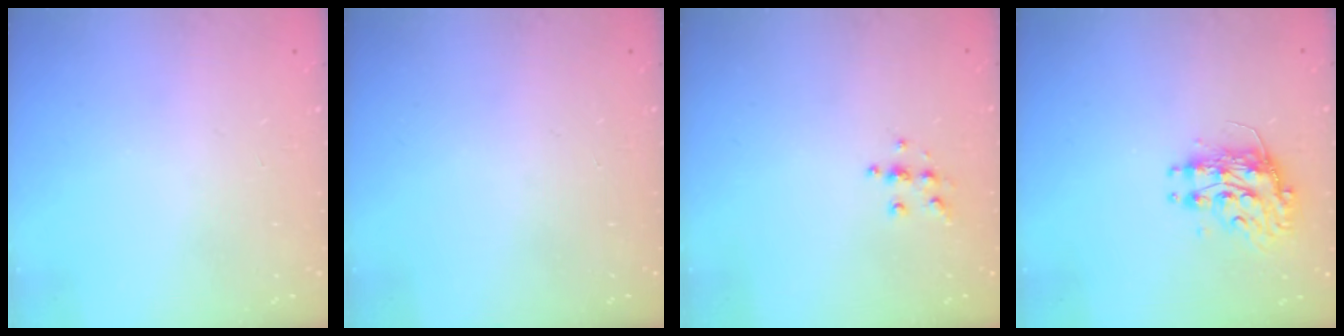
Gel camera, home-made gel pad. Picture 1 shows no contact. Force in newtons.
{"total": 0.0}
{"total": 6.4, "press": 6.4, "slide": 0.6}
{"total": 9.2, "press": 9.2, "slide": 0.9}